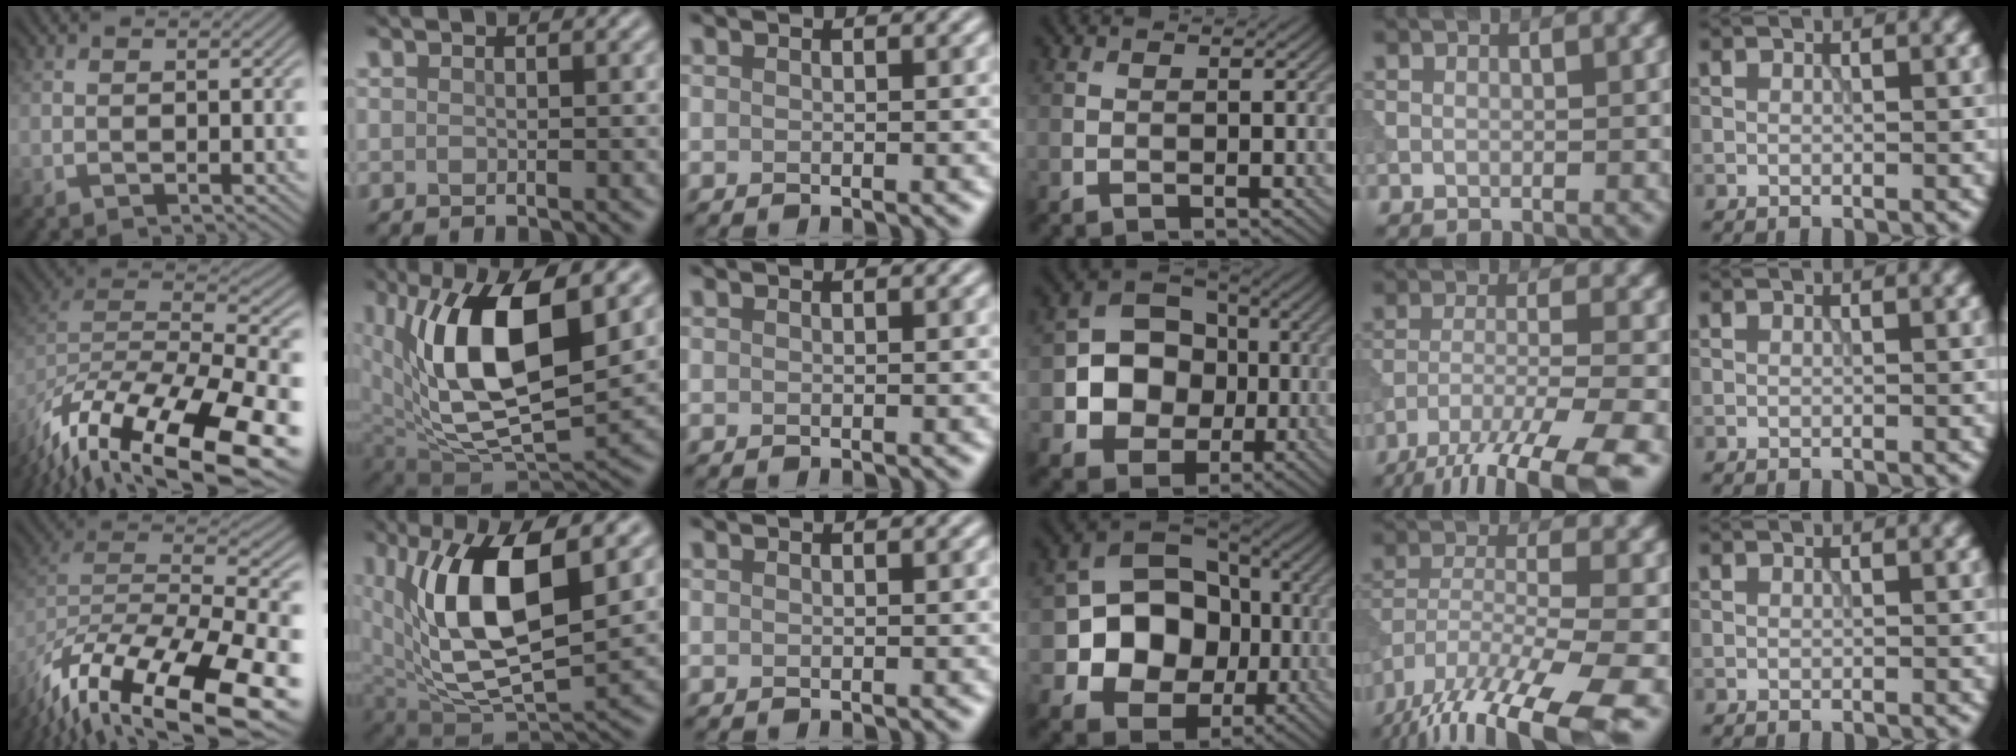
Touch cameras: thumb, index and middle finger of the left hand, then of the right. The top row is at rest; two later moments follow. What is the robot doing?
{"motion": "extract", "object": "tissue"}